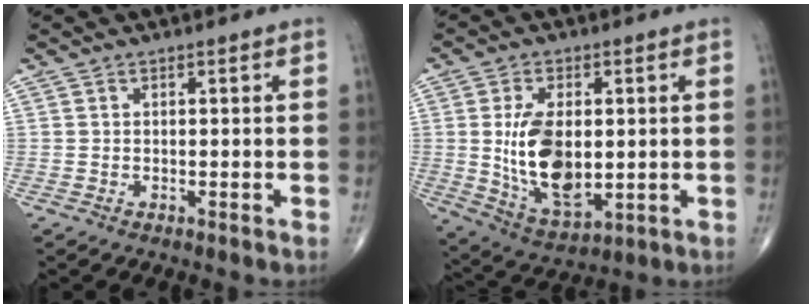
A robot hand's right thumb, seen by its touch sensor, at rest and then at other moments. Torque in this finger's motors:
{"motor_torque": [-0.37, 0.96, 1.52, 0.69, 0.56]}